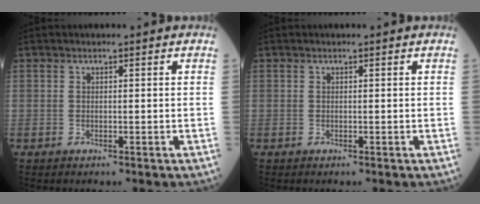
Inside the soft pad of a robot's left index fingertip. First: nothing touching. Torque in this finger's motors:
{"motor_torque": [0.00, 0.00, 0.00, 0.00]}